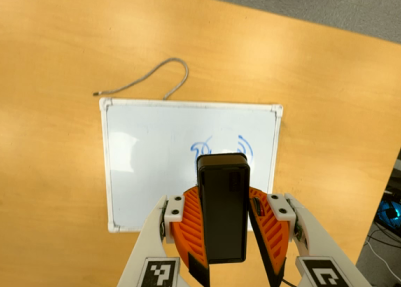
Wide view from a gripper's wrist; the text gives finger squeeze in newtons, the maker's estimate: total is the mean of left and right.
{"total": 6.9, "left": 7.6, "right": 6.3}